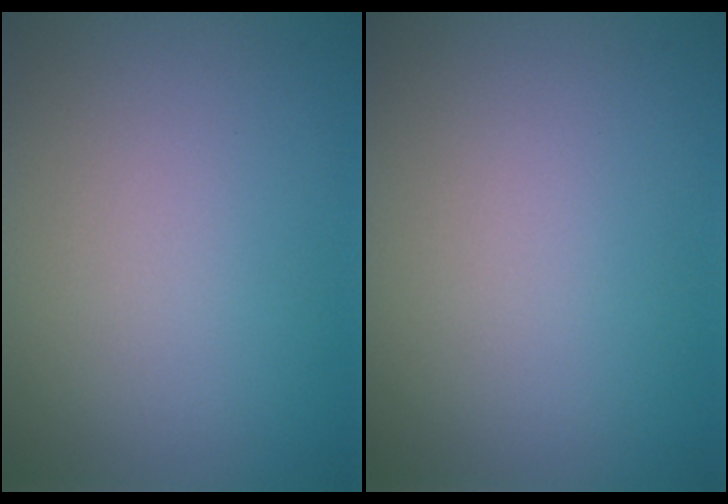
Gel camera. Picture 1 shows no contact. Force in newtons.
{"total": 0.0}